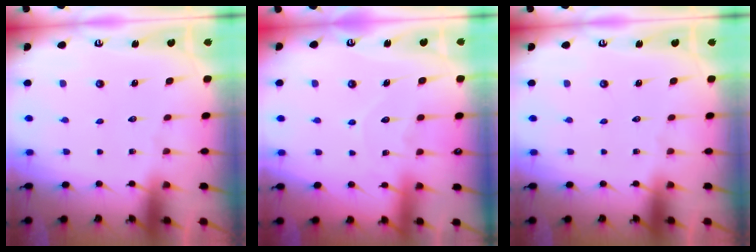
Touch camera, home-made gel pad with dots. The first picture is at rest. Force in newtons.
{"total": 7.3, "press": 7.3, "slide": 0.8}
{"total": 0.0}